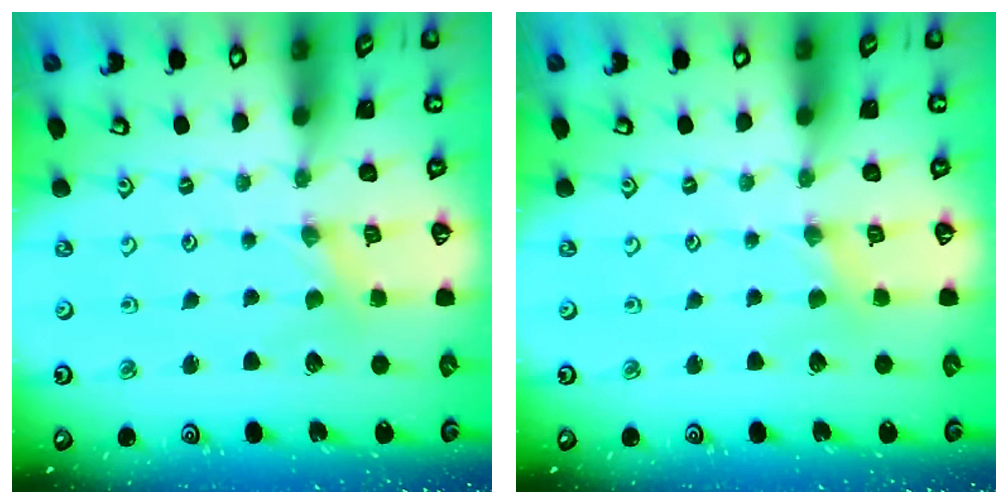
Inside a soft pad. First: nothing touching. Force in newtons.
{"total": 1.8, "press": 1.7, "slide": 0.5}